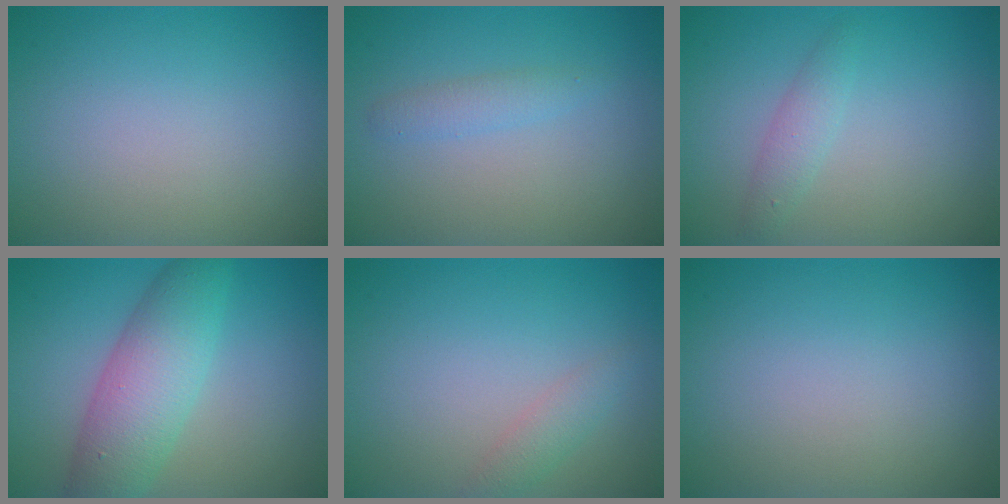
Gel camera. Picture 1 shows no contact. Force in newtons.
{"total": 1.4, "press": 1.4, "slide": 0.0}
{"total": 1.6, "press": 1.6, "slide": 0.1}
{"total": 6.3, "press": 6.2, "slide": 0.1}
{"total": 1.5, "press": 1.5, "slide": 0.0}
{"total": 0.0}